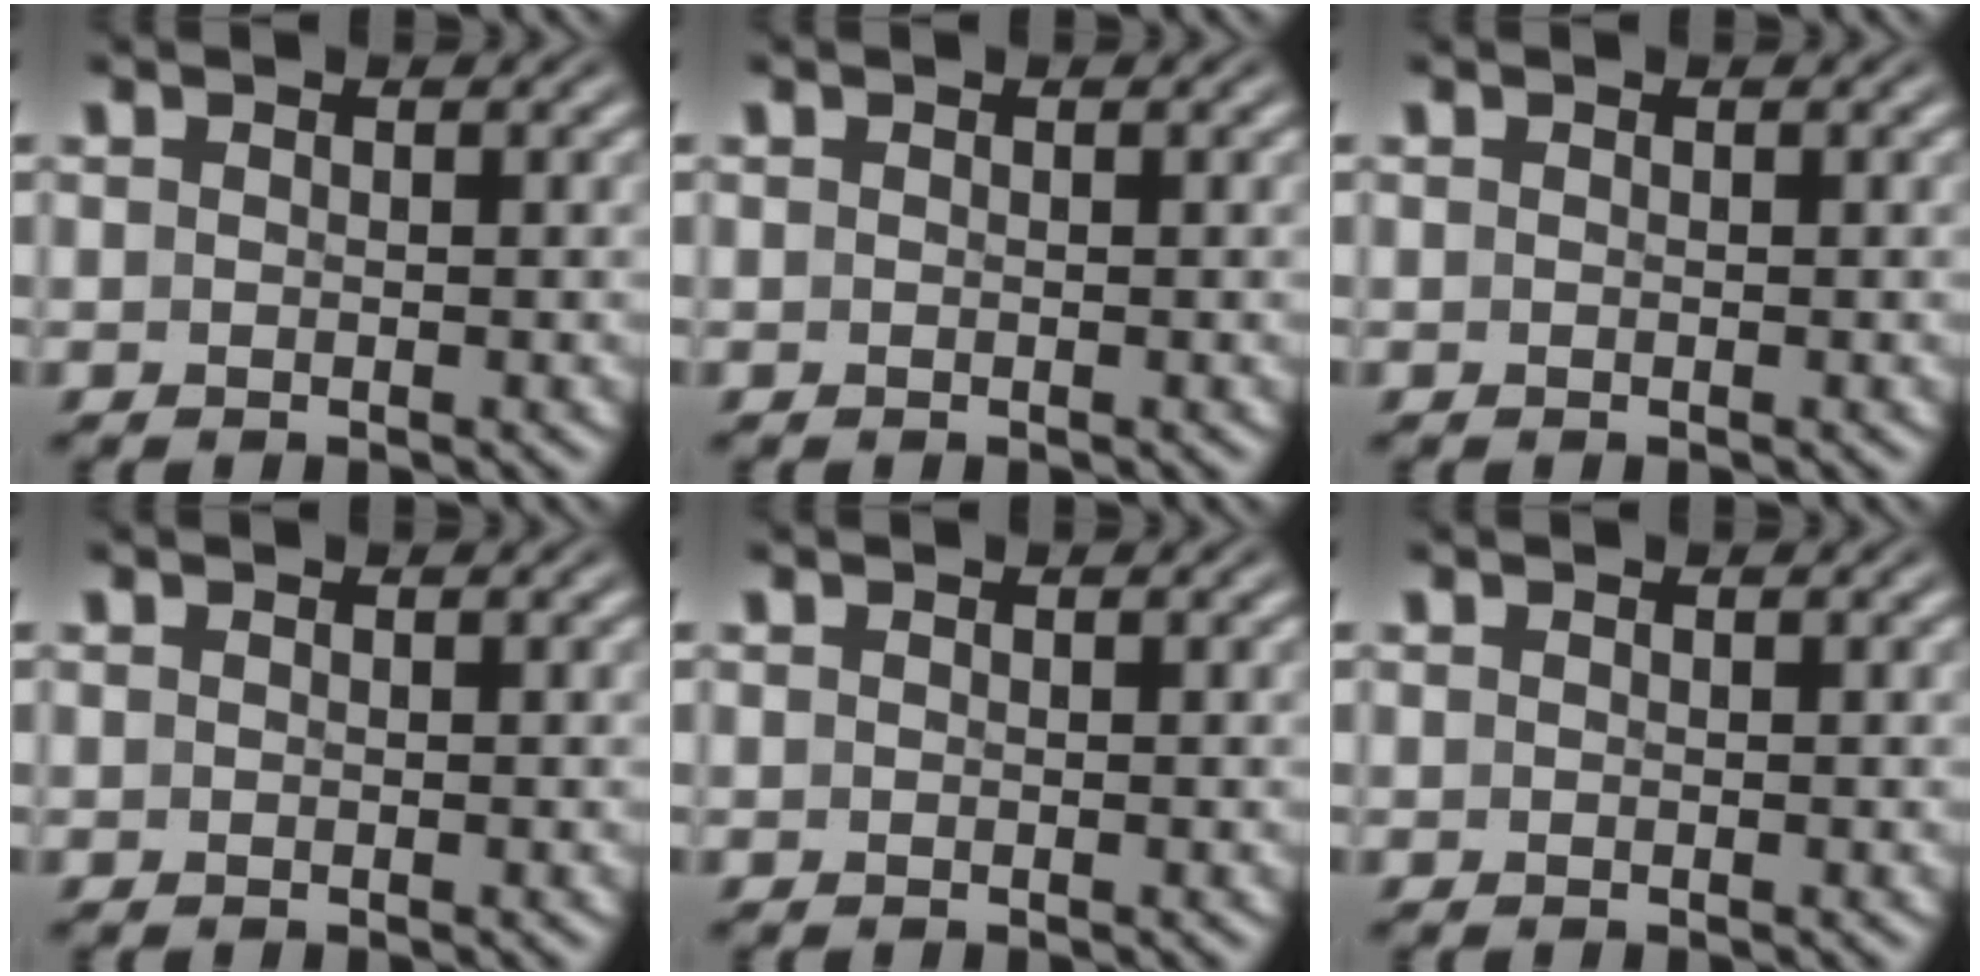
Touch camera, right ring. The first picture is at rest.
{"total": 0.0}
{"total": 0.0}
{"total": 0.0}
{"total": 0.0}
{"total": 0.0}